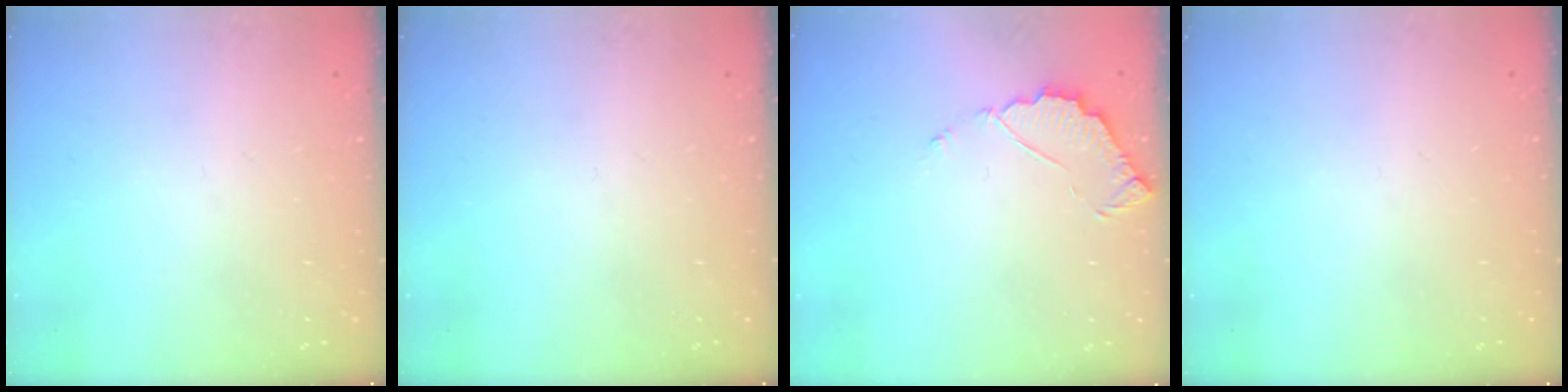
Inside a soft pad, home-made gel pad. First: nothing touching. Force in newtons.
{"total": 0.0}
{"total": 3.5, "press": 3.4, "slide": 0.2}
{"total": 0.0}